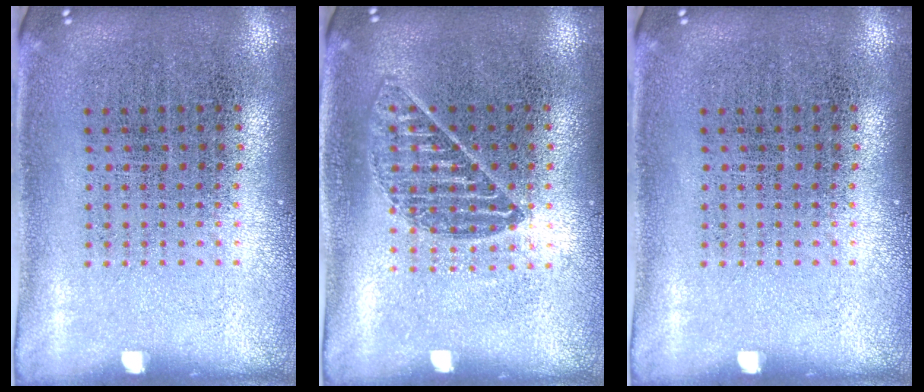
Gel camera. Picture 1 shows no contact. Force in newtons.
{"total": 1.0, "press": 0.9, "slide": 0.4}
{"total": 0.0}